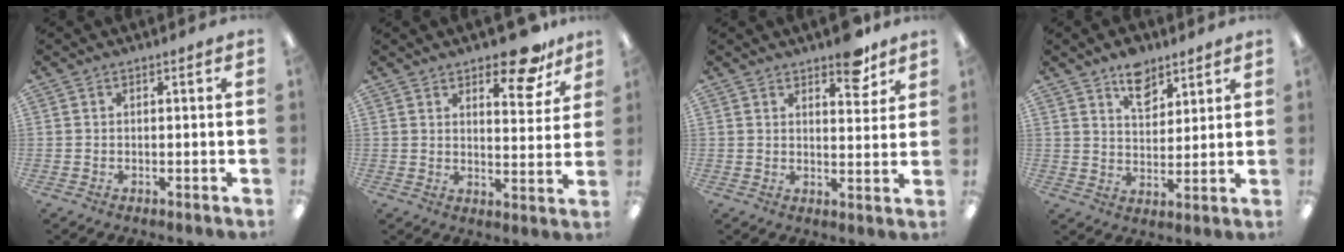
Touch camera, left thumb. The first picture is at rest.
{"total": 11.4, "force": [8.6, 4.2, 6.2], "torque": [-0.063, -0.058, 0.144]}
{"total": 7.1, "force": [5.5, 2.8, 3.4], "torque": [-0.024, -0.038, 0.090]}
{"total": 8.7, "force": [6.1, 5.0, 3.7], "torque": [-0.043, -0.030, 0.107]}